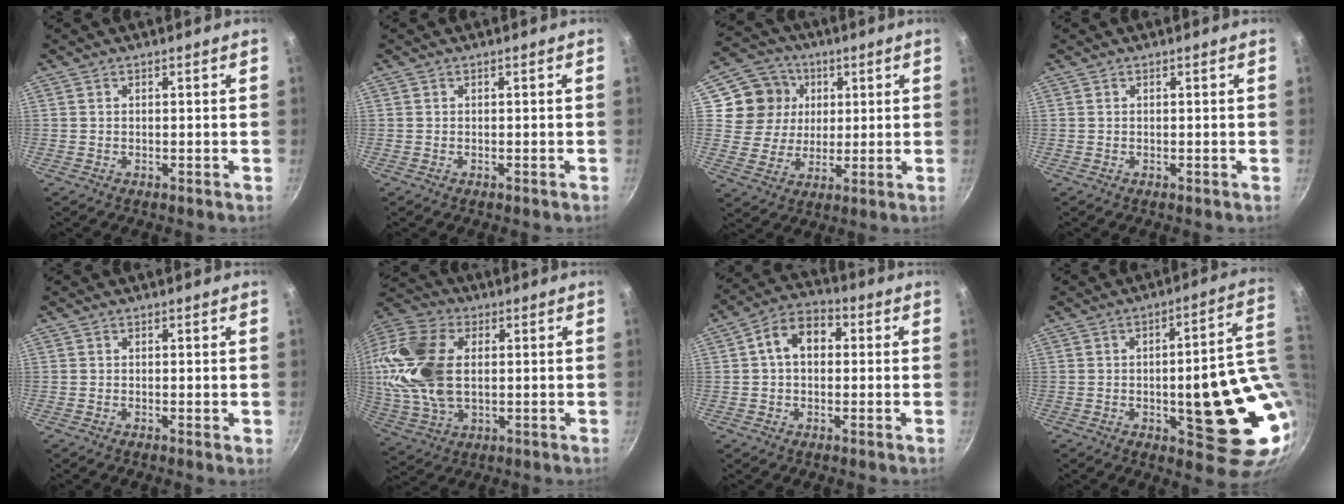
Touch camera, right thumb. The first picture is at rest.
{"total": 0.0}
{"total": 11.2, "force": [3.4, 10.1, 3.5], "torque": [-0.035, -0.003, 0.055]}
{"total": 0.0}
{"total": 0.6, "force": [0.1, 0.2, 0.6], "torque": [-0.010, -0.004, -0.002]}
{"total": 19.9, "force": [2.3, 12.7, 15.1], "torque": [-0.301, 0.010, 0.041]}
{"total": 8.7, "force": [1.3, 6.1, 6.0], "torque": [-0.069, 0.025, 0.005]}
{"total": 19.0, "force": [-0.2, 6.3, 17.9], "torque": [-0.197, -0.005, 0.000]}